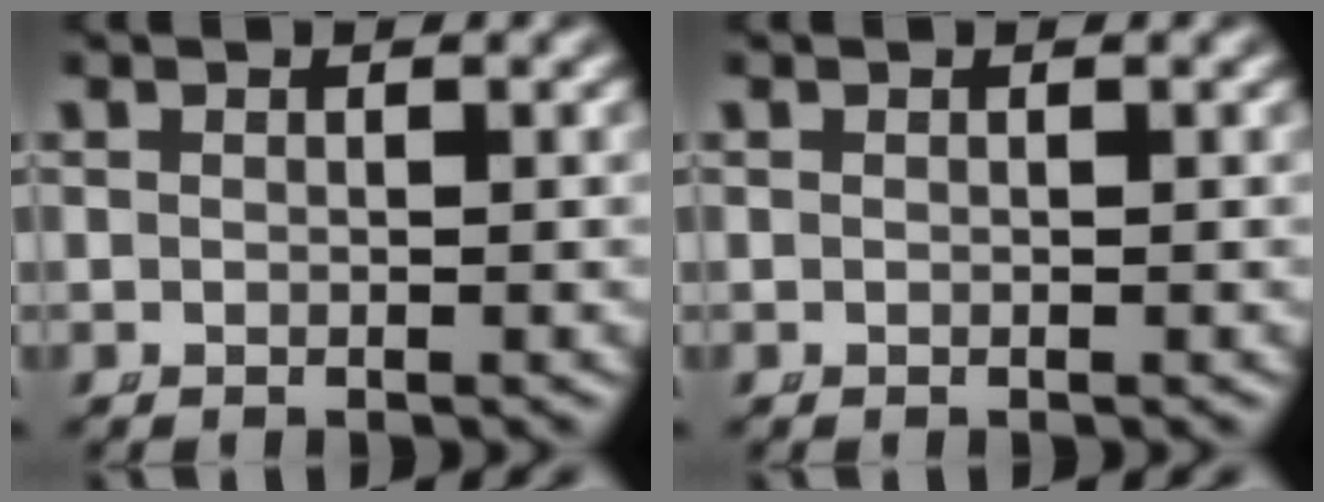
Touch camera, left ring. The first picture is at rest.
{"total": 0.0}